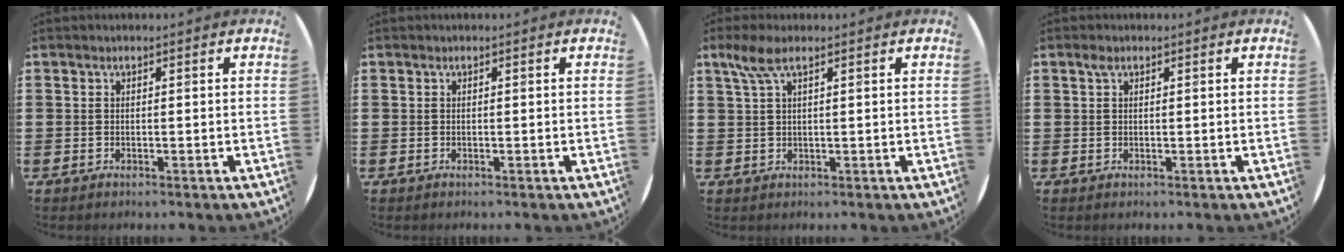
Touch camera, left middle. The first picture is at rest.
{"total": 0.0}
{"total": 3.0, "force": [1.7, 0.6, 2.5], "torque": [-0.053, 0.004, 0.029]}
{"total": 1.0, "force": [0.5, 0.6, 0.6], "torque": [-0.006, 0.001, 0.008]}